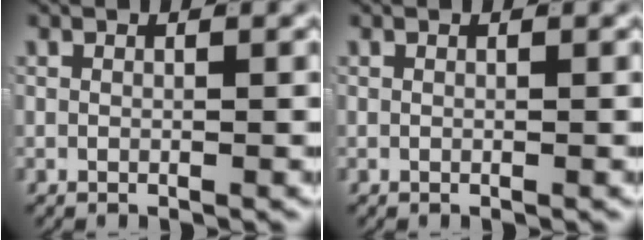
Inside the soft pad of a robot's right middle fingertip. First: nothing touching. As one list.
[{"total": 0.0}]